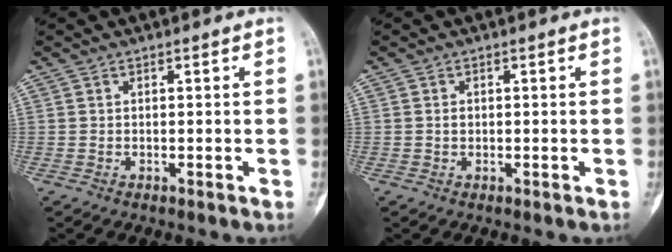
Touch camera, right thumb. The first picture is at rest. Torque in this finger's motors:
{"motor_torque": [0.23, 0.04, 0.17, -0.10, -0.02]}